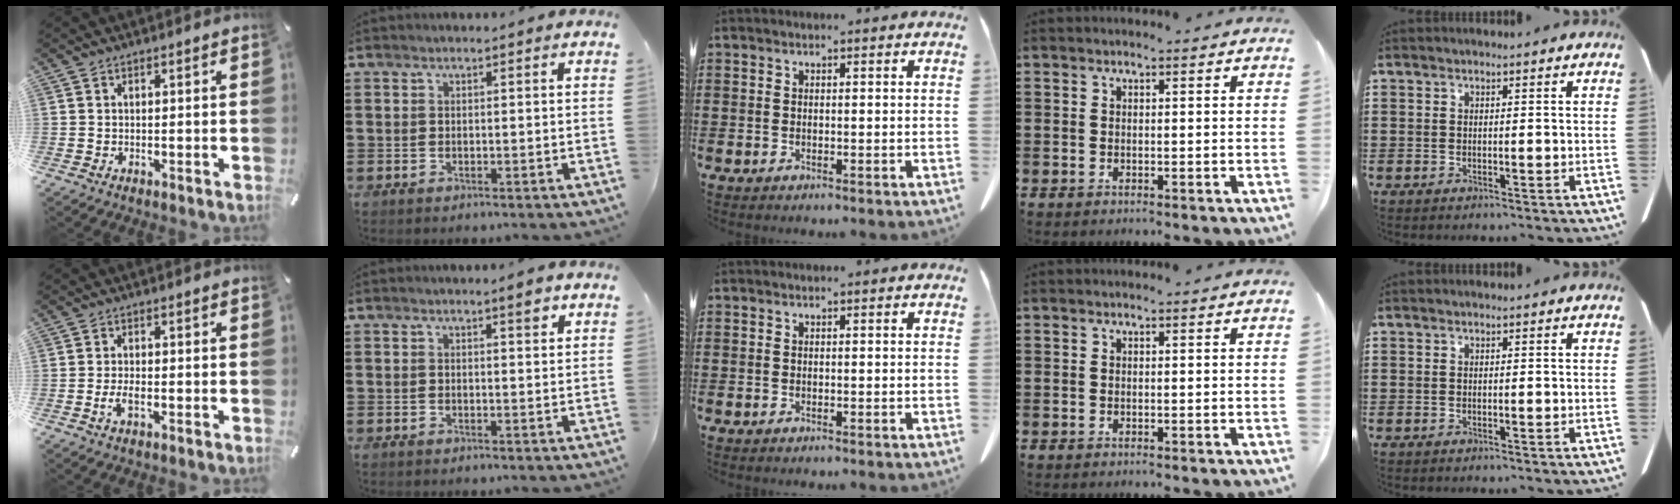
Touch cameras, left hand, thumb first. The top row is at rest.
{"thumb": {"total": 3.2, "force": [-1.2, 1.3, 2.7], "torque": [-0.067, -0.003, -0.026]}, "index": {"total": 2.5, "force": [1.6, 0.3, 1.9], "torque": [-0.023, -0.002, 0.023]}}